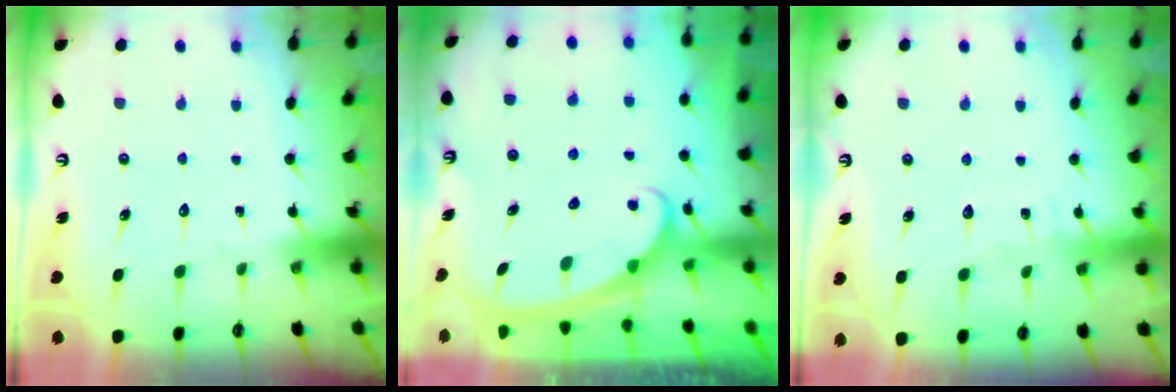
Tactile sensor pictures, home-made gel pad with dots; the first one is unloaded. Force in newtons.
{"total": 2.4, "press": 2.4, "slide": 0.3}
{"total": 5.1, "press": 5.0, "slide": 0.5}